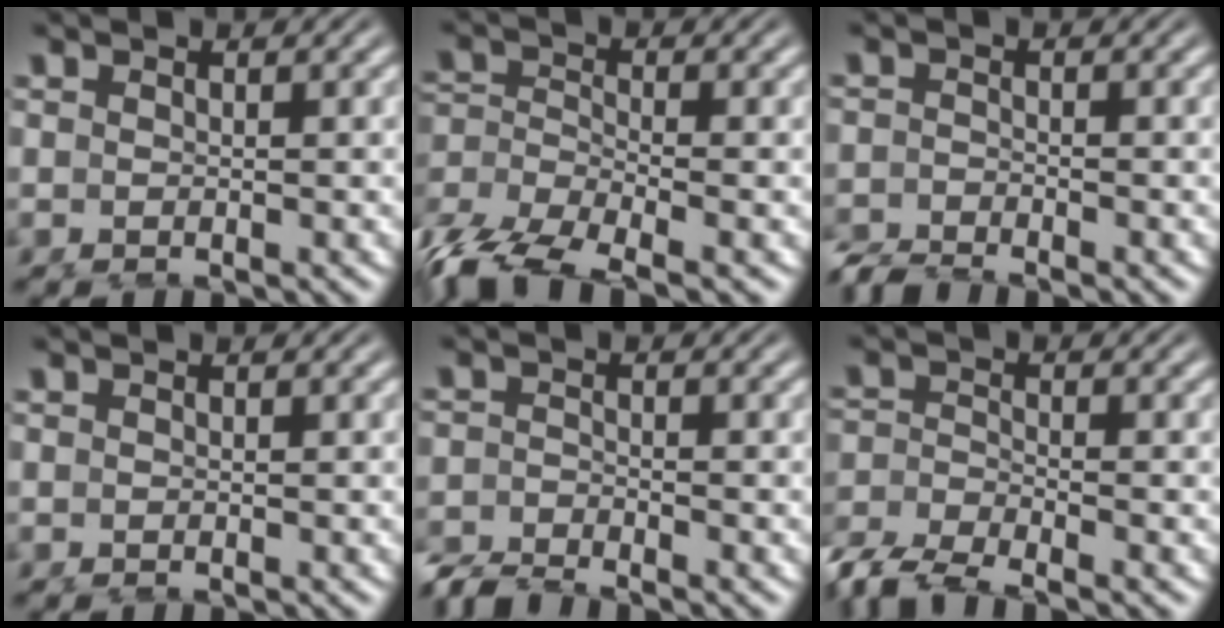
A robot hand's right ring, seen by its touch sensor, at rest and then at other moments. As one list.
[{"total": 8.1, "force": [-5.2, 4.5, 4.2], "torque": [-0.110, -0.040, -0.069]}, {"total": 2.8, "force": [-2.8, 0.4, 0.2], "torque": [0.000, -0.012, -0.047]}, {"total": 0.0}, {"total": 3.2, "force": [-3.2, 0.5, 0.3], "torque": [-0.004, -0.013, -0.055]}, {"total": 5.8, "force": [-5.0, 2.2, 2.0], "torque": [-0.043, -0.025, -0.074]}]